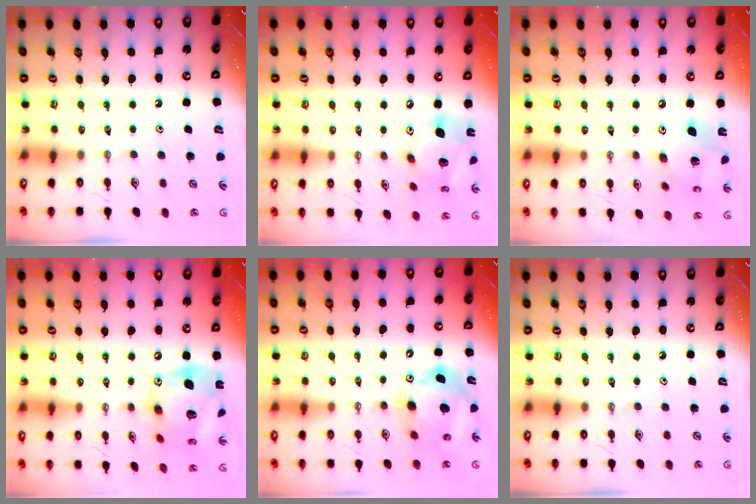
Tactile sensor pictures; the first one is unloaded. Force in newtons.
{"total": 15.1, "press": 14.8, "slide": 3.1}
{"total": 13.4, "press": 13.3, "slide": 1.3}
{"total": 18.5, "press": 18.4, "slide": 0.9}
{"total": 14.2, "press": 14.0, "slide": 2.4}
{"total": 0.0}